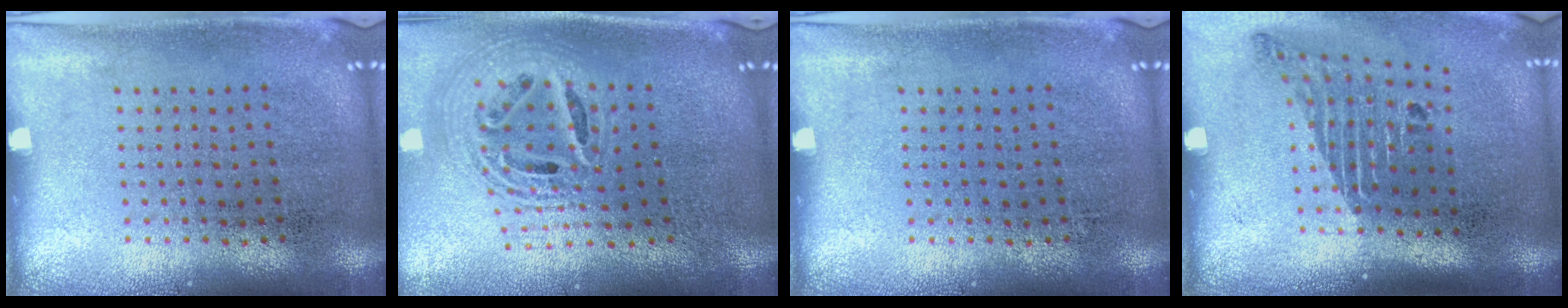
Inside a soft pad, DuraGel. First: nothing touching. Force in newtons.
{"total": 2.3, "press": 1.8, "slide": 1.6}
{"total": 0.0}
{"total": 1.8, "press": 1.2, "slide": 1.4}